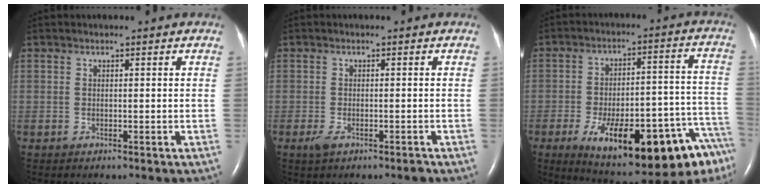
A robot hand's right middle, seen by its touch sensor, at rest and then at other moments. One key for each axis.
{"total": 2.4, "fx": -1.5, "fy": 0.7, "fz": 1.8, "tx": -0.038, "ty": -0.003, "tz": -0.027}
{"total": 24.5, "fx": -13.7, "fy": 6.0, "fz": 19.4, "tx": -0.198, "ty": 0.028, "tz": -0.189}